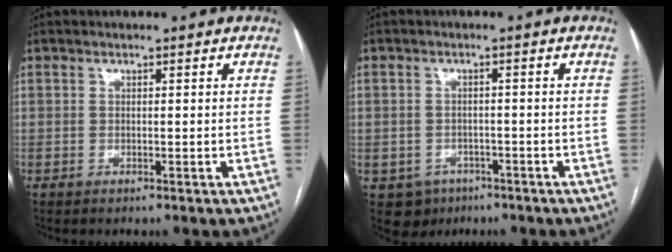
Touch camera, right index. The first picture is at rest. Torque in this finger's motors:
{"motor_torque": [-0.63, -0.24, -1.05, -0.21]}